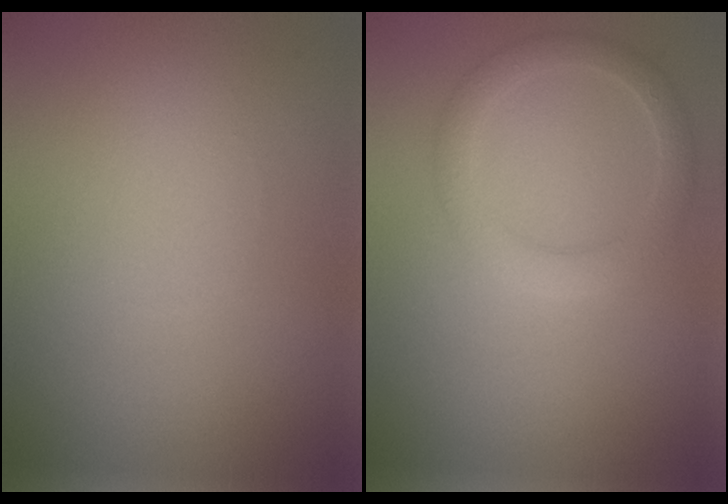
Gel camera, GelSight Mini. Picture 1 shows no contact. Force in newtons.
{"total": 2.7, "press": 2.7, "slide": 0.1}